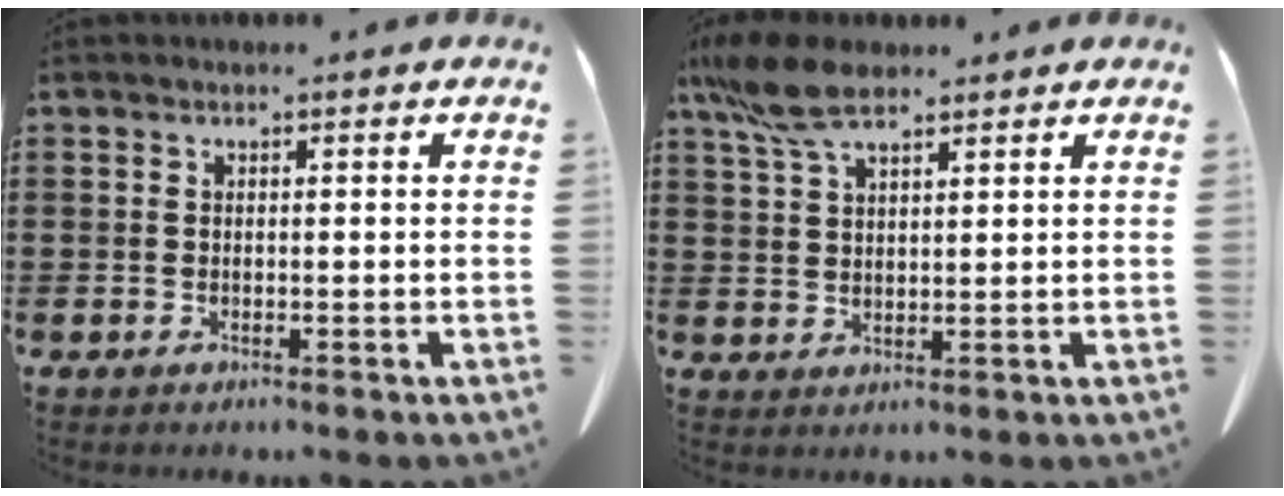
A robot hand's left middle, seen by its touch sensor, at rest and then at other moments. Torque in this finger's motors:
{"motor_torque": [1.67, 0.46, 0.38, 0.15]}